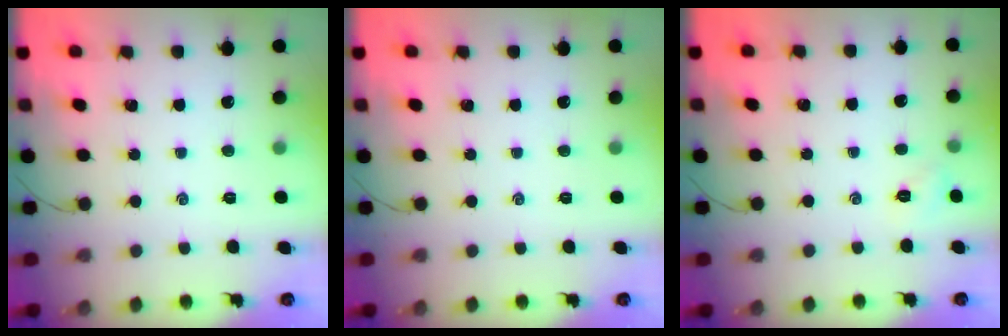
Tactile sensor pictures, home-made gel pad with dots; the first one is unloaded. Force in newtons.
{"total": 0.0}
{"total": 2.1, "press": 2.1, "slide": 0.6}